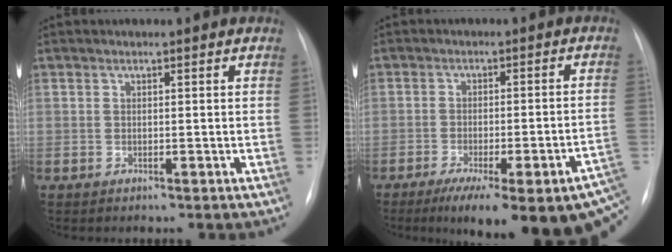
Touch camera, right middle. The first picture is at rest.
{"total": 21.2, "force": [-12.9, 3.8, 16.4], "torque": [-0.165, -0.005, -0.169]}